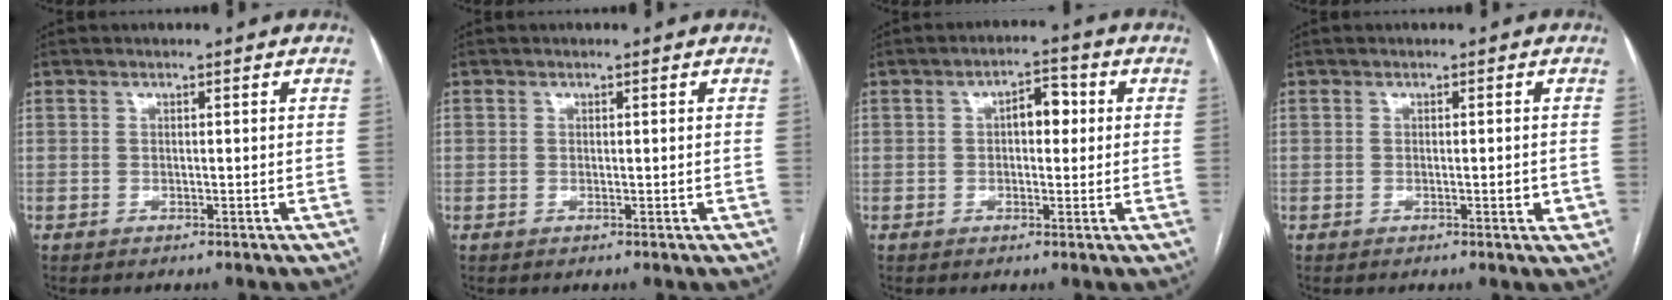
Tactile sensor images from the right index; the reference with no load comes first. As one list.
[{"total": 0.0}, {"total": 4.3, "force": [0.6, 2.1, 3.7], "torque": [-0.055, 0.017, 0.008]}, {"total": 1.8, "force": [-0.4, 0.4, 1.7], "torque": [-0.027, -0.001, -0.003]}]